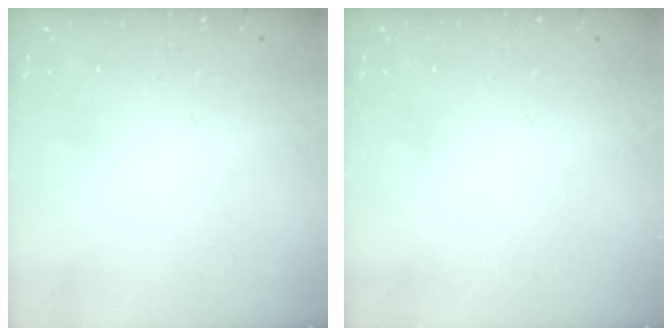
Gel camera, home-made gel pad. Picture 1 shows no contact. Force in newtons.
{"total": 0.0}